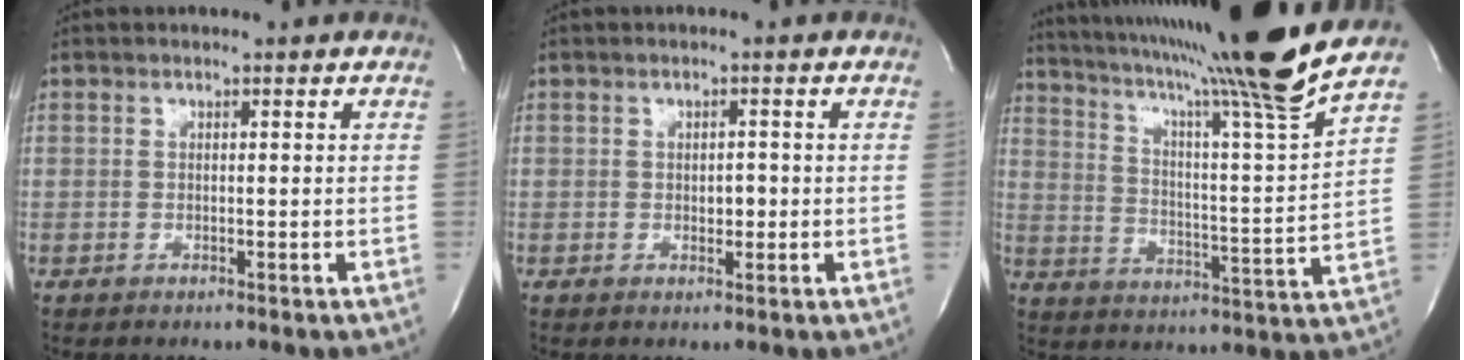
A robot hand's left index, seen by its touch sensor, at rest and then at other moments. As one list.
[{"total": 1.6, "force": [-0.2, 1.0, 1.3], "torque": [-0.017, 0.002, 0.000]}, {"total": 21.9, "force": [18.2, -3.0, 11.8], "torque": [-0.202, -0.050, 0.267]}]